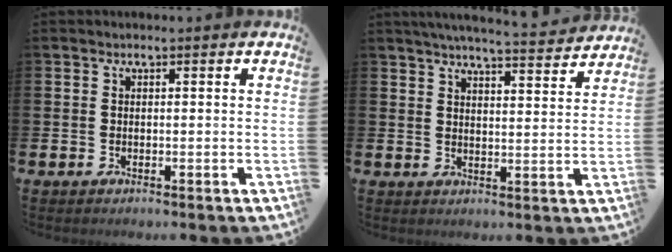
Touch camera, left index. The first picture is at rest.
{"total": 5.5, "force": [5.4, -0.2, 1.3], "torque": [-0.029, -0.033, 0.092]}